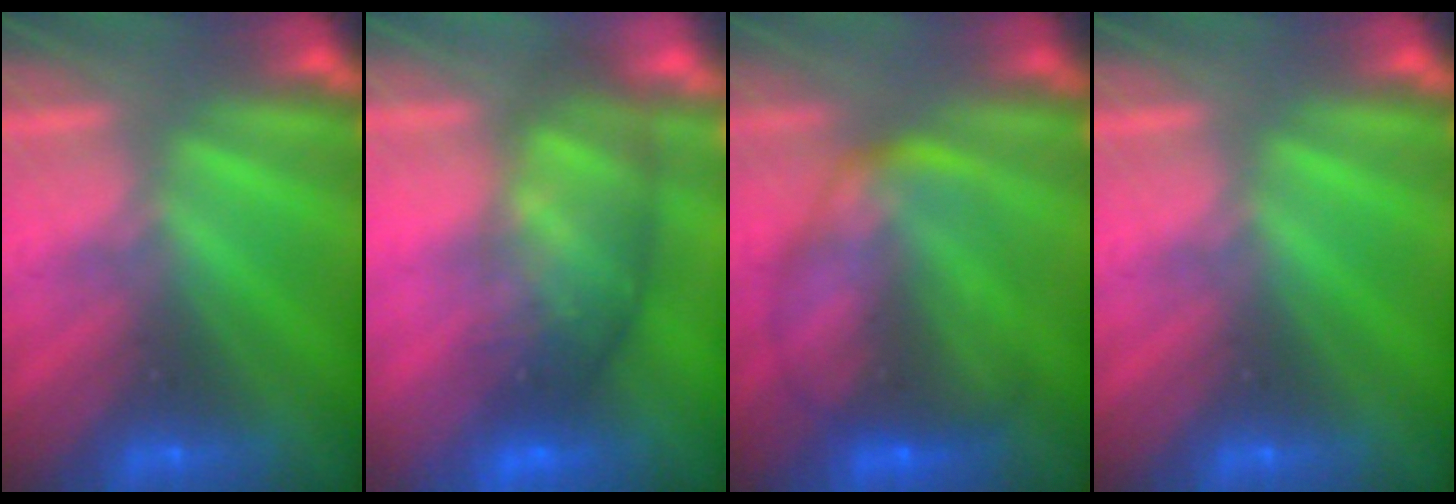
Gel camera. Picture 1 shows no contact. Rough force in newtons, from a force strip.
{"total": 7.2}
{"total": 7.5}
{"total": 0.0}